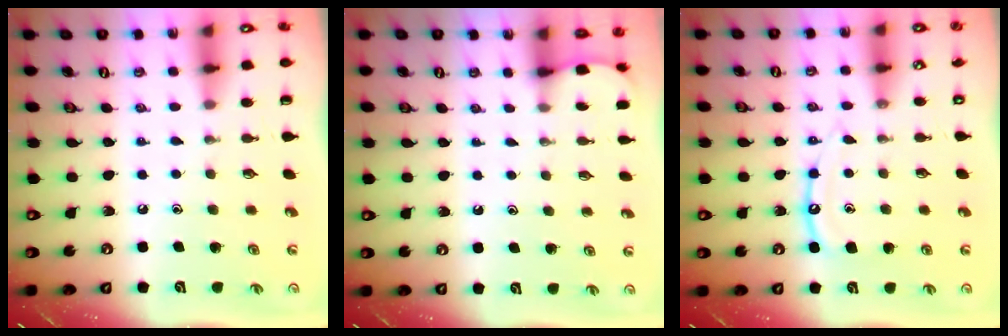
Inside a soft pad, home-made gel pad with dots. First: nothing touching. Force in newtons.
{"total": 1.7, "press": 1.6, "slide": 0.2}
{"total": 10.3, "press": 10.3, "slide": 0.9}